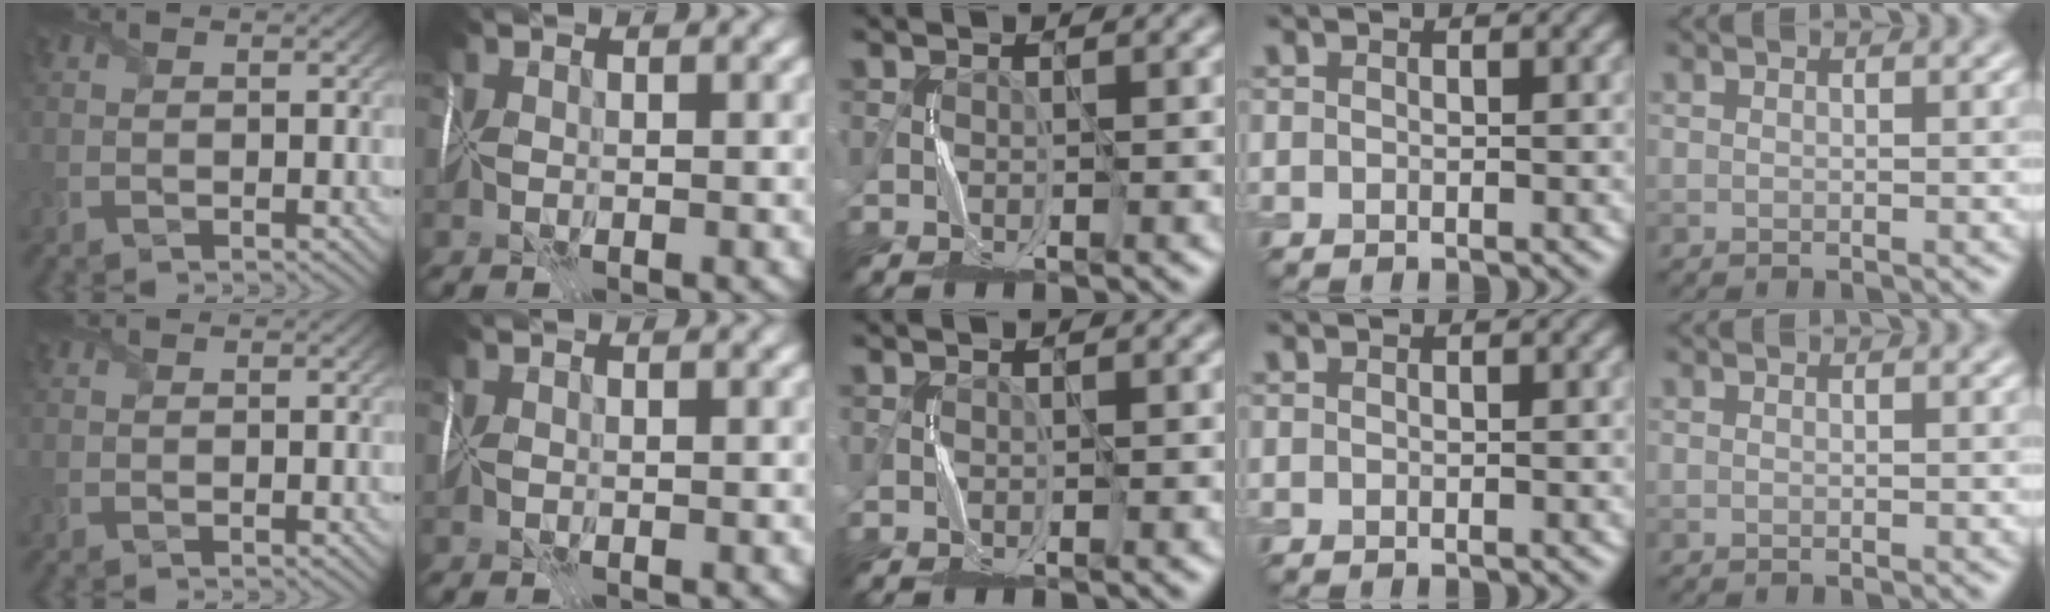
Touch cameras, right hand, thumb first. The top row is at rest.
{}